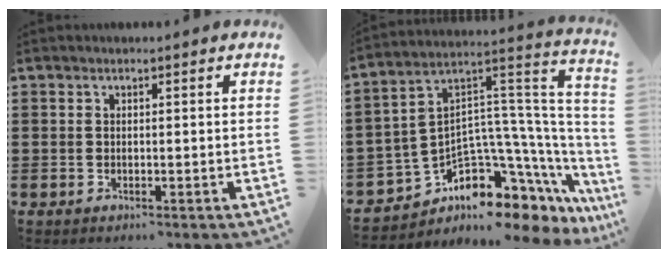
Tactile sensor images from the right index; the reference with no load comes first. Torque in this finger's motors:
{"motor_torque": [0.32, -0.21, 0.13, -0.21]}